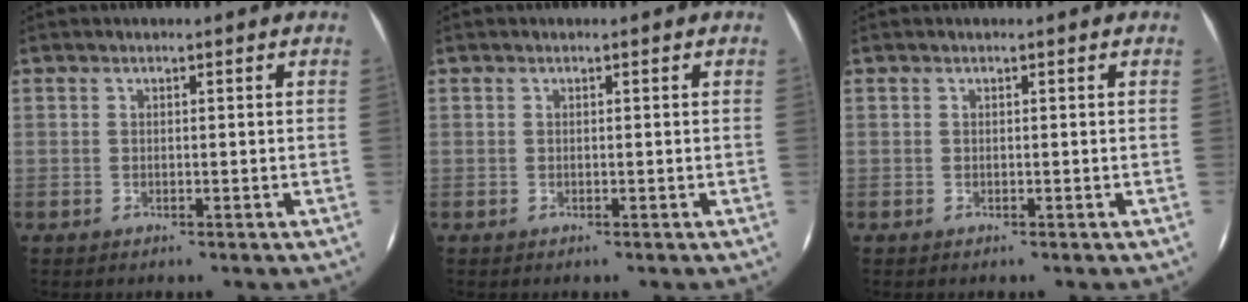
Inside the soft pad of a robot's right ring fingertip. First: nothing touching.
{"total": 0.0}
{"total": 0.0}